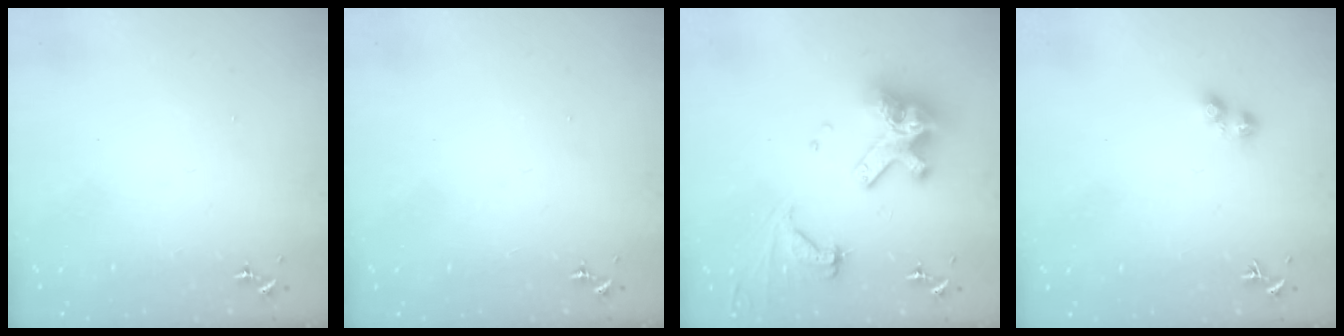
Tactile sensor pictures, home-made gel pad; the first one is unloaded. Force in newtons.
{"total": 0.0}
{"total": 16.9, "press": 16.8, "slide": 1.8}
{"total": 2.8, "press": 2.8, "slide": 0.5}